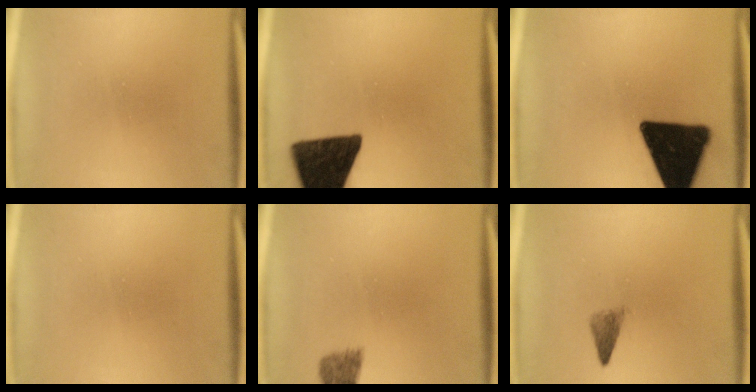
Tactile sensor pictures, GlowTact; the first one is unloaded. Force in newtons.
{"total": 15.7}
{"total": 18.1}
{"total": 0.0}
{"total": 1.9}
{"total": 2.1}